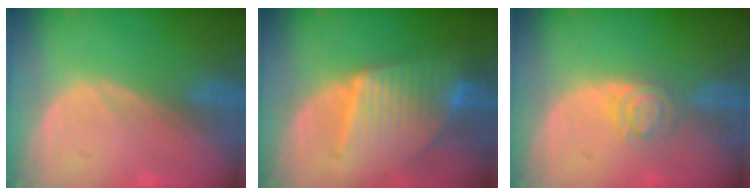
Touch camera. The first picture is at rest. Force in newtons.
{"total": 9.1, "press": 9.1, "slide": 0.4}
{"total": 4.2, "press": 3.8, "slide": 1.7}